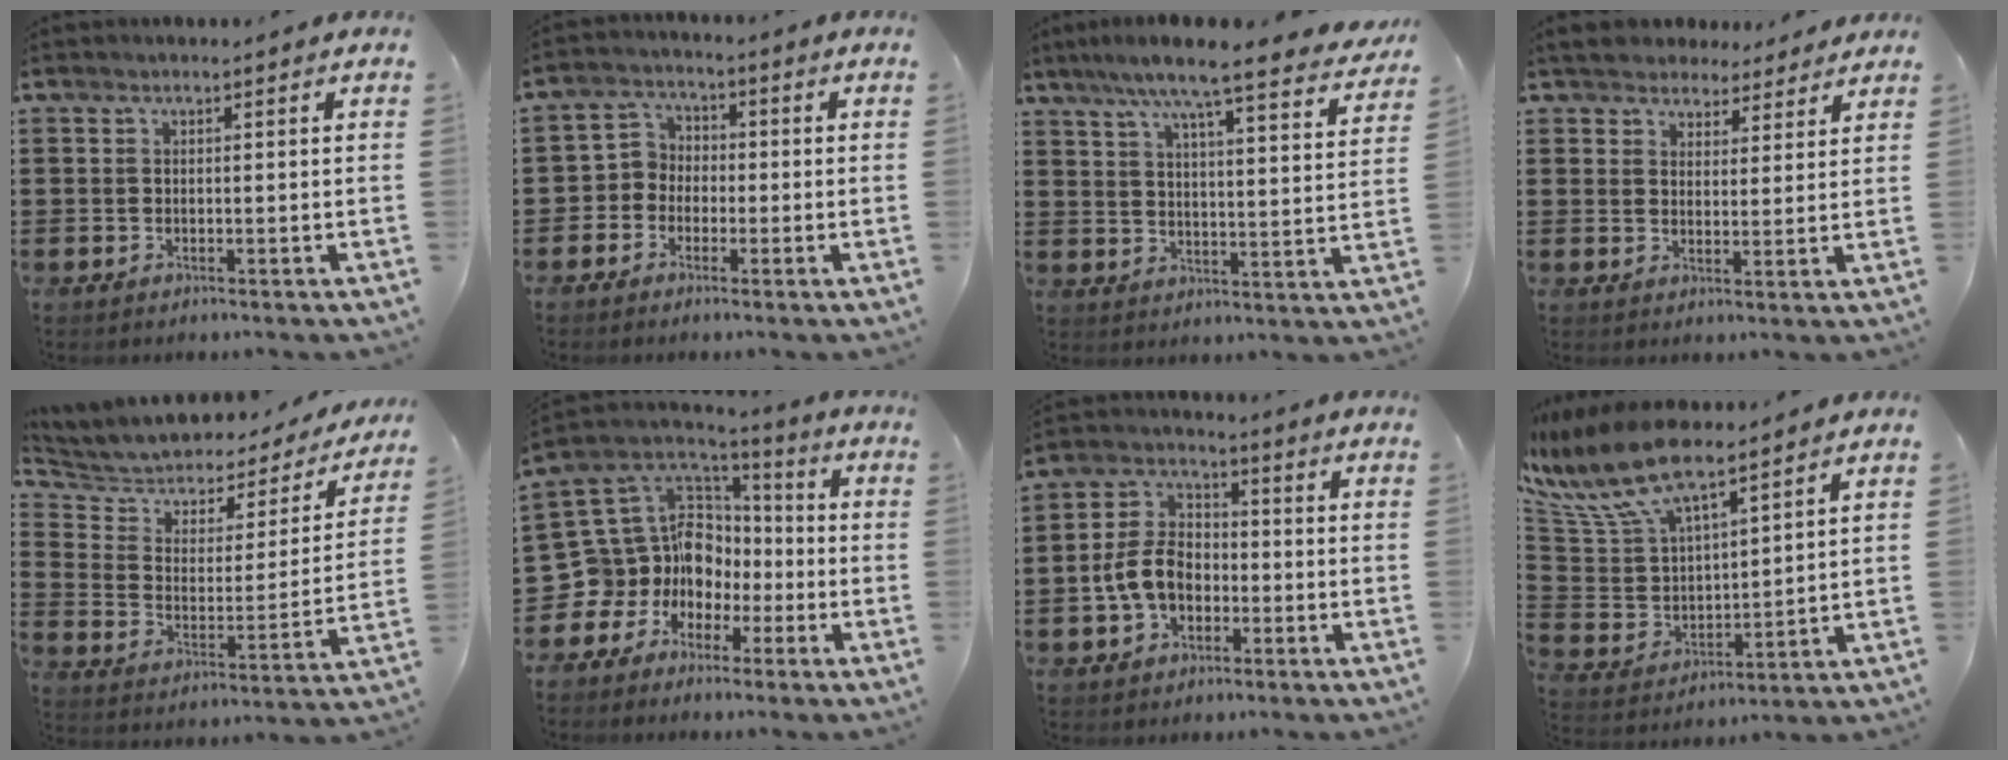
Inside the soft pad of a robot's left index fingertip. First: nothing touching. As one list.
[{"total": 4.0, "force": [-2.0, 3.4, 0.6], "torque": [-0.033, 0.009, -0.048]}, {"total": 7.9, "force": [6.7, -0.1, 4.3], "torque": [-0.100, -0.038, 0.110]}, {"total": 4.4, "force": [4.1, 1.6, 0.3], "torque": [-0.025, -0.007, 0.075]}, {"total": 4.5, "force": [3.7, 2.2, 1.4], "torque": [-0.057, -0.031, 0.055]}, {"total": 12.5, "force": [-1.0, 11.8, 4.0], "torque": [-0.118, -0.029, -0.001]}, {"total": 7.6, "force": [-2.0, 5.5, 4.8], "torque": [-0.124, 0.011, -0.046]}, {"total": 11.8, "force": [9.1, 3.5, 6.5], "torque": [-0.173, -0.035, 0.161]}]